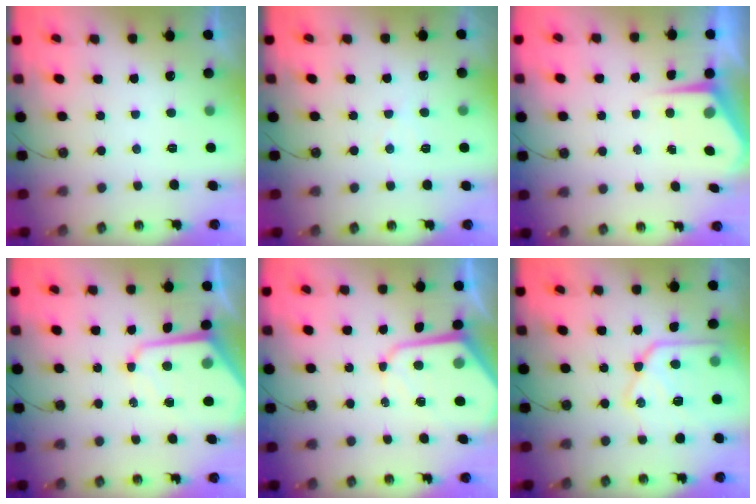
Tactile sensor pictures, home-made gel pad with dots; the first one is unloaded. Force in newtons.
{"total": 5.0, "press": 4.9, "slide": 0.7}
{"total": 5.2, "press": 5.2, "slide": 0.1}
{"total": 9.6, "press": 9.5, "slide": 0.8}
{"total": 9.6, "press": 9.5, "slide": 0.7}
{"total": 16.8, "press": 16.8, "slide": 0.8}